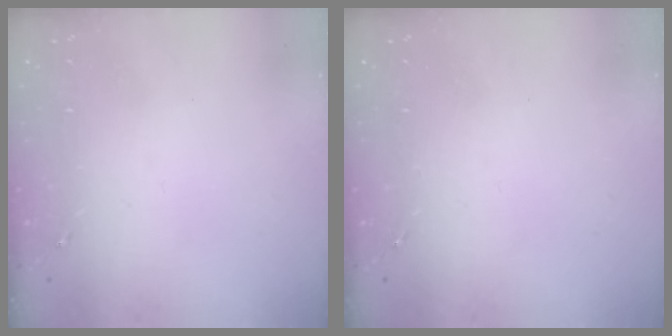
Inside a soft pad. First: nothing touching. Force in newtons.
{"total": 0.0}